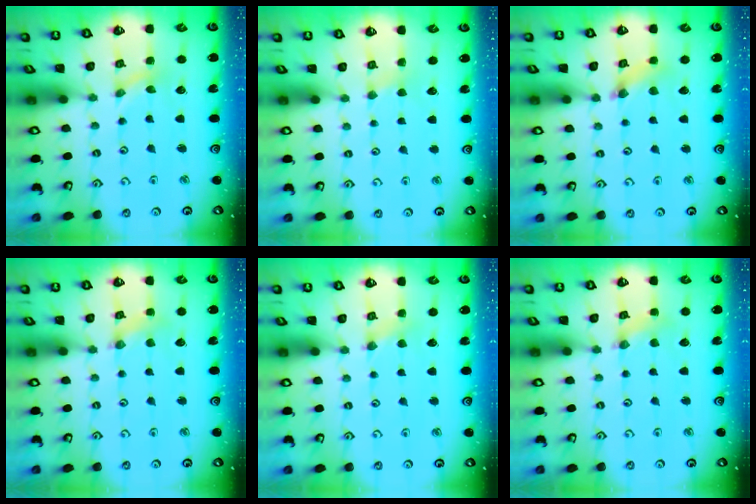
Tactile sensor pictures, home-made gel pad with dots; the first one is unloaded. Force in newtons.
{"total": 1.6, "press": 1.6, "slide": 0.3}
{"total": 2.7, "press": 2.7, "slide": 0.3}
{"total": 2.4, "press": 2.3, "slide": 0.3}
{"total": 2.4, "press": 2.4, "slide": 0.4}
{"total": 2.4, "press": 2.3, "slide": 0.3}